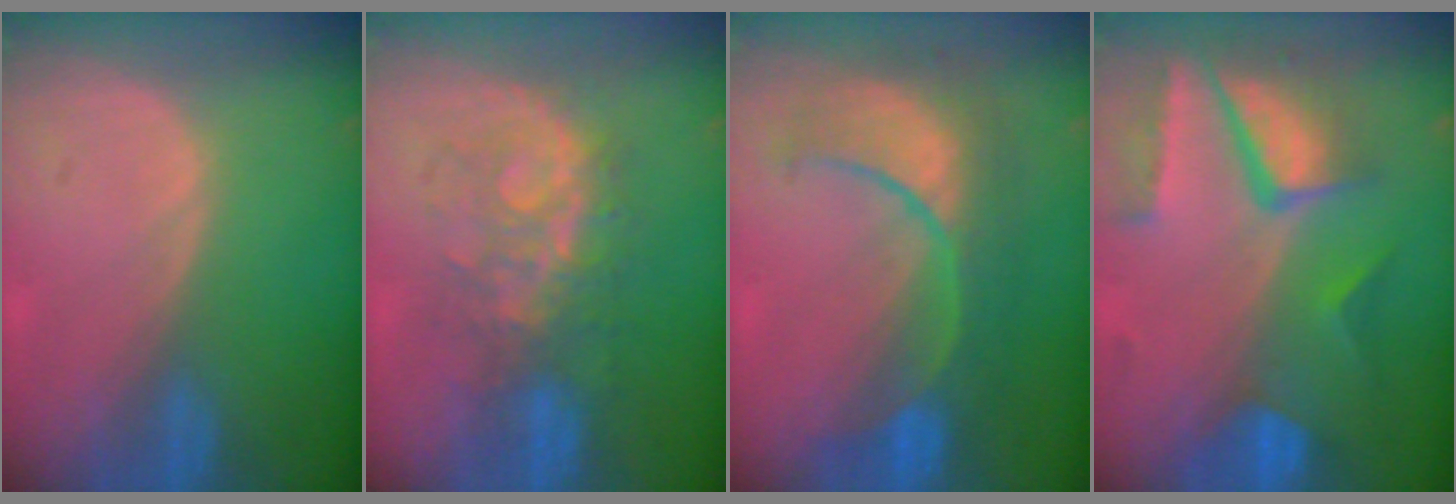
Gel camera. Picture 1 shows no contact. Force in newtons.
{"total": 7.7, "press": 7.6, "slide": 0.7}
{"total": 9.4, "press": 9.4, "slide": 0.7}
{"total": 10.4, "press": 8.7, "slide": 5.7}